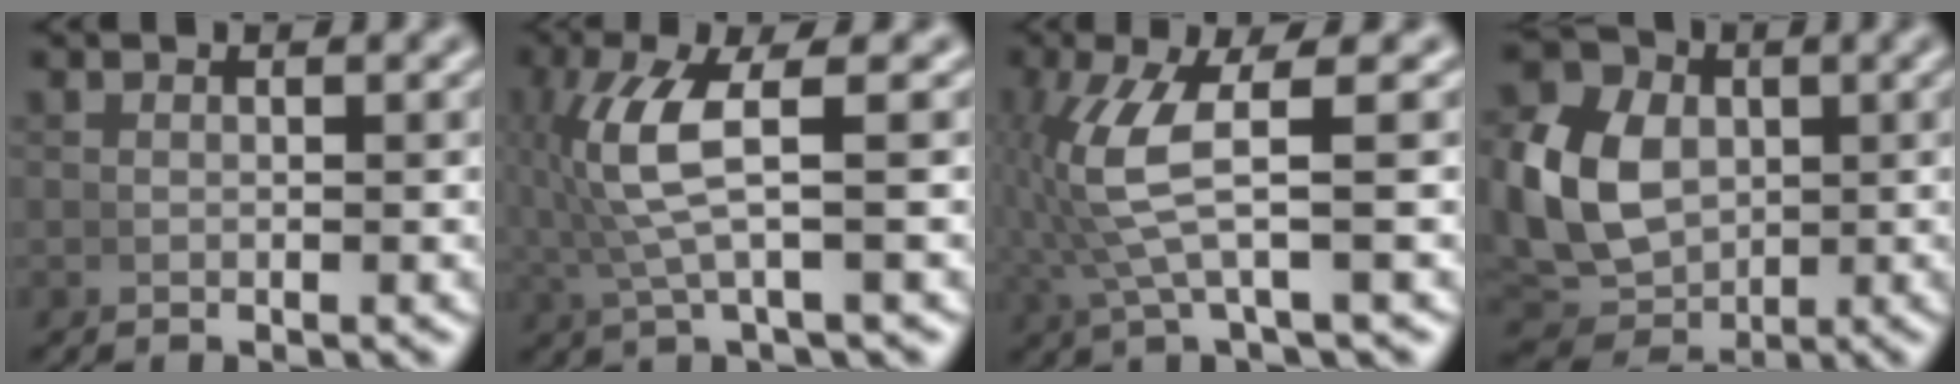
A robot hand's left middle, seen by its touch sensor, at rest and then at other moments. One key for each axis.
{"total": 5.8, "fx": 0.7, "fy": 1.5, "fz": 5.6, "tx": -0.118, "ty": 0.009, "tz": 0.015}
{"total": 5.8, "fx": 0.6, "fy": 1.5, "fz": 5.6, "tx": -0.125, "ty": 0.007, "tz": 0.014}
{"total": 9.7, "fx": 0.2, "fy": 7.8, "fz": 5.7, "tx": -0.133, "ty": -0.032, "tz": 0.016}